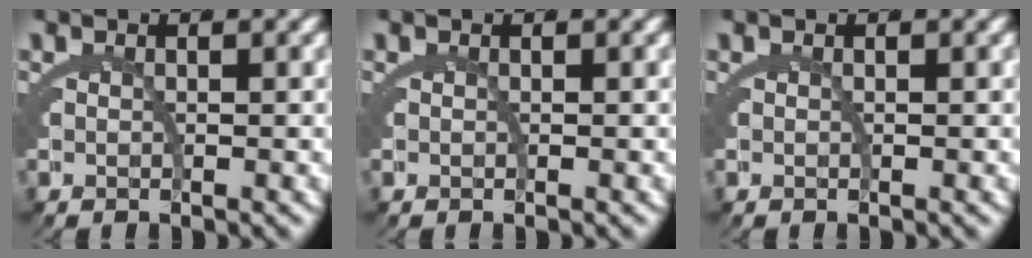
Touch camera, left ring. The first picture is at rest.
{"total": 0.0}
{"total": 0.0}